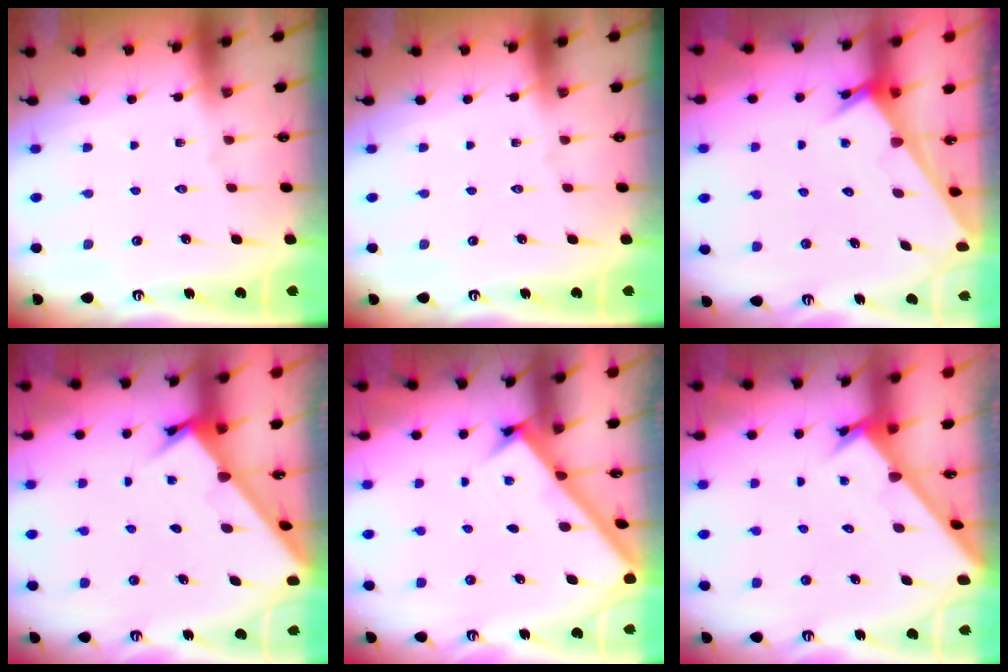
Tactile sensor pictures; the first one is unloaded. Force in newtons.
{"total": 0.0}
{"total": 2.4, "press": 2.4, "slide": 0.1}
{"total": 2.5, "press": 2.5, "slide": 0.3}
{"total": 2.4, "press": 2.4, "slide": 0.2}
{"total": 2.6, "press": 2.6, "slide": 0.3}